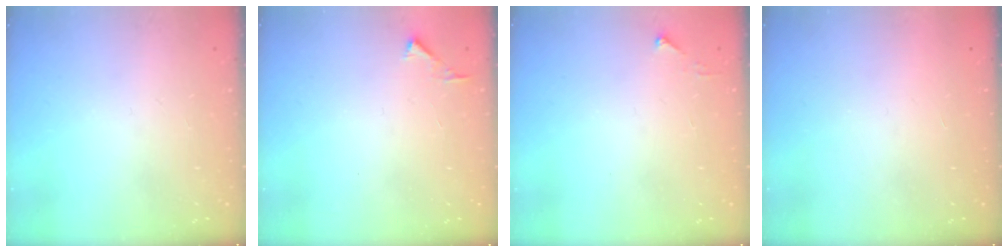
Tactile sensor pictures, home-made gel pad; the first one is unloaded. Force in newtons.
{"total": 2.8, "press": 2.8, "slide": 0.3}
{"total": 3.1, "press": 3.1, "slide": 0.4}
{"total": 1.5, "press": 1.5, "slide": 0.1}